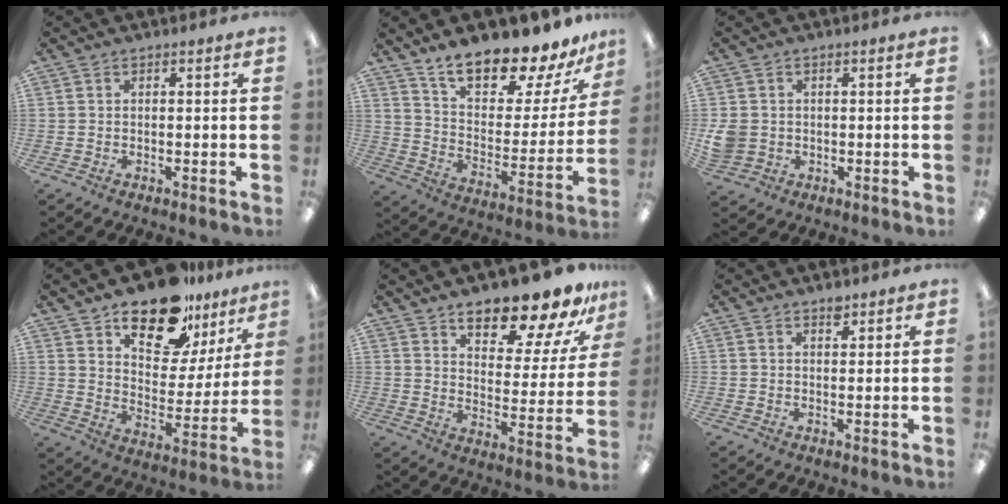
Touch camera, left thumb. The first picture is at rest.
{"total": 17.2, "force": [15.3, 4.7, 6.2], "torque": [-0.104, -0.118, 0.266]}
{"total": 4.4, "force": [-0.1, 4.1, 1.6], "torque": [-0.038, 0.001, -0.001]}
{"total": 16.6, "force": [12.8, 7.5, 7.4], "torque": [-0.124, -0.085, 0.227]}
{"total": 17.5, "force": [14.6, 4.7, 8.4], "torque": [-0.124, -0.104, 0.243]}
{"total": 2.1, "force": [1.7, 0.9, 0.8], "torque": [-0.002, -0.008, 0.028]}